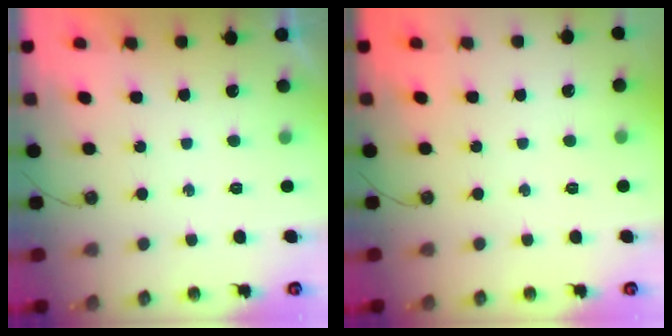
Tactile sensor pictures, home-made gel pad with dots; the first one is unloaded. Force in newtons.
{"total": 0.0}